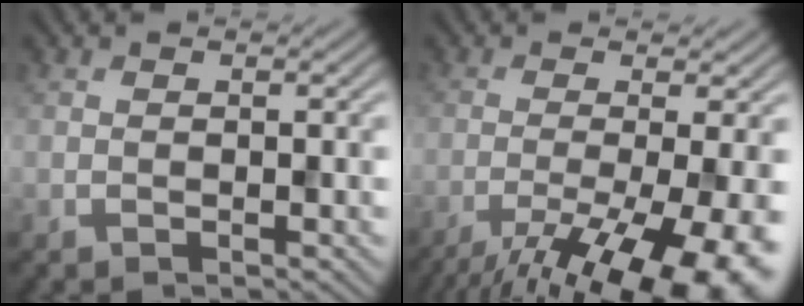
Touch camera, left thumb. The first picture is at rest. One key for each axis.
{"total": 14.5, "fx": -7.7, "fy": 3.5, "fz": 11.8, "tx": -0.182, "ty": -0.015, "tz": -0.108}